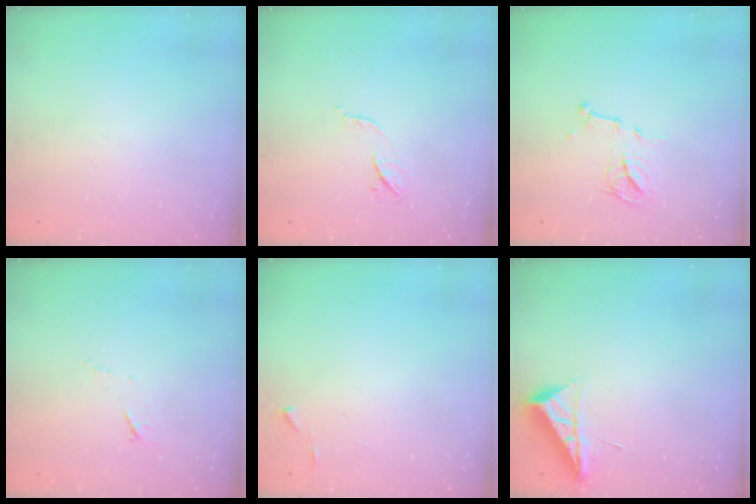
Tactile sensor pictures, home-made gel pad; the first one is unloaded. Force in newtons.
{"total": 6.2, "press": 6.1, "slide": 1.1}
{"total": 11.0, "press": 10.9, "slide": 0.4}
{"total": 6.2, "press": 6.2, "slide": 0.9}
{"total": 2.7, "press": 2.7, "slide": 0.3}
{"total": 6.3, "press": 6.2, "slide": 0.8}